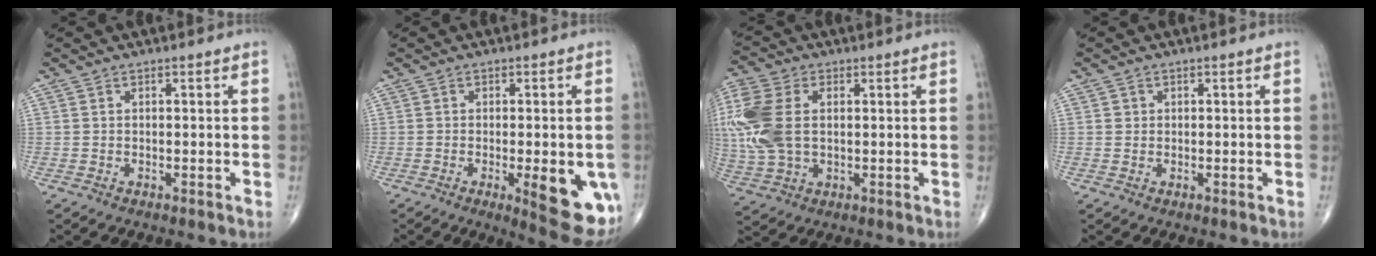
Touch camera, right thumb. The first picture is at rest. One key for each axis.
{"total": 11.8, "fx": -3.4, "fy": 3.6, "fz": 10.8, "tx": -0.123, "ty": -0.017, "tz": -0.034}
{"total": 14.5, "fx": 1.4, "fy": 9.2, "fz": 11.1, "tx": -0.281, "ty": 0.007, "tz": 0.030}
{"total": 0.9, "fx": 0.2, "fy": 0.8, "fz": 0.1, "tx": 0.005, "ty": 0.002, "tz": 0.002}